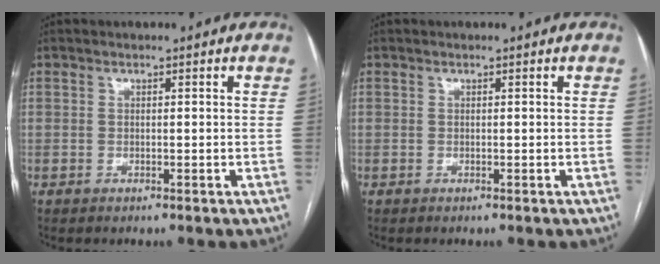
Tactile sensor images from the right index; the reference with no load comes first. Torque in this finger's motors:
{"motor_torque": [0.00, 0.00, 0.00, 0.00]}